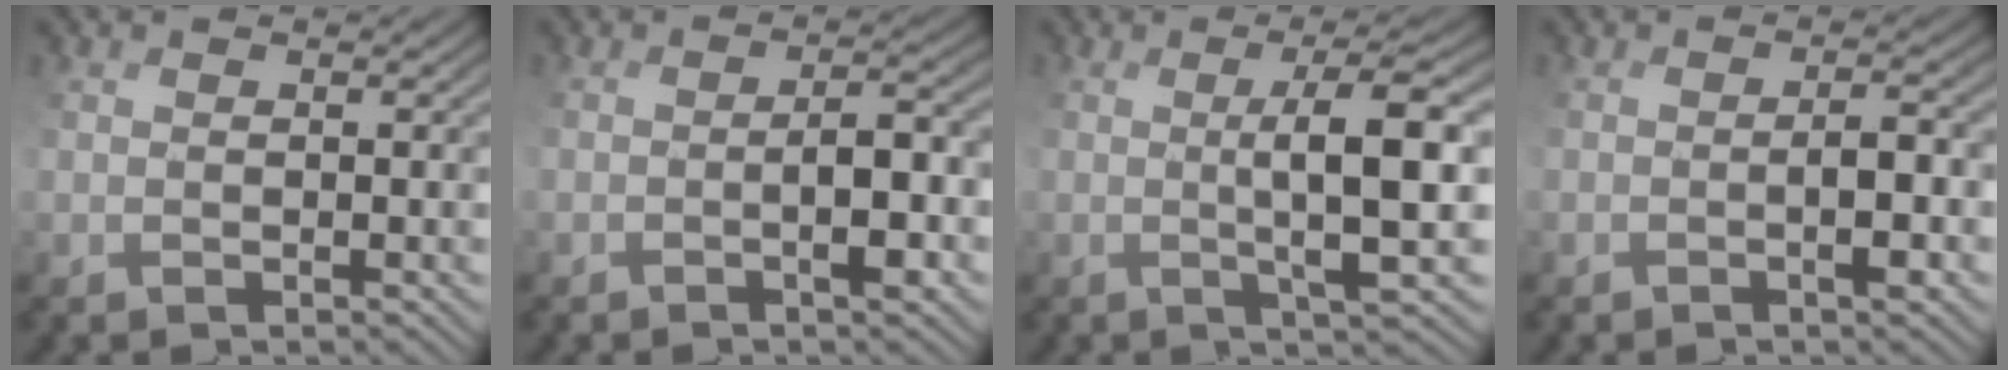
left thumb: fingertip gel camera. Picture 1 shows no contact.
{"total": 3.9, "force": [-1.6, 1.2, 3.3], "torque": [-0.043, 0.009, -0.023]}
{"total": 6.0, "force": [0.8, 0.2, 5.9], "torque": [-0.096, 0.016, 0.017]}
{"total": 3.1, "force": [-1.2, 0.8, 2.8], "torque": [-0.039, 0.007, -0.017]}